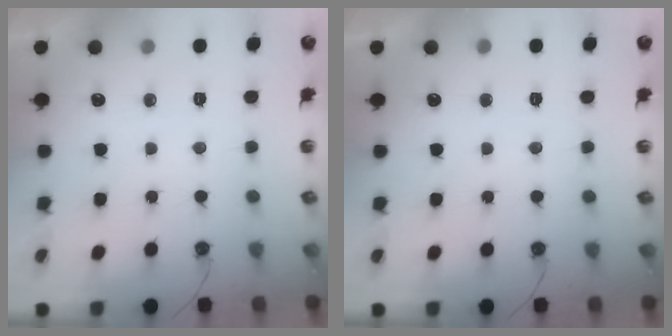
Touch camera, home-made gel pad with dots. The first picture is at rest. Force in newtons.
{"total": 3.7, "press": 3.6, "slide": 0.4}